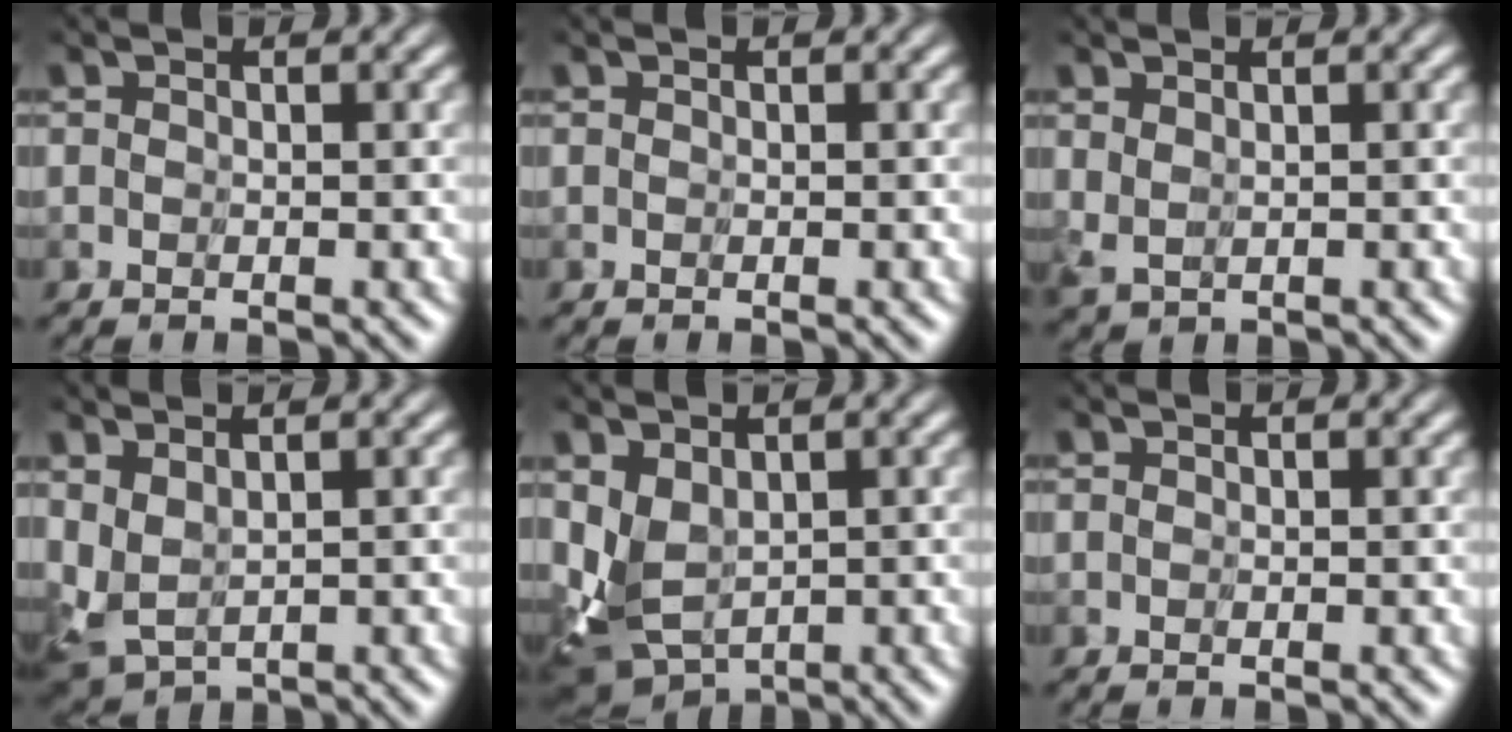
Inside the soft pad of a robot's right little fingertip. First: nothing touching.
{"total": 0.0}
{"total": 2.1, "force": [1.2, 0.8, 1.5], "torque": [-0.056, -0.012, 0.028]}
{"total": 2.9, "force": [1.5, 1.0, 2.2], "torque": [-0.073, -0.018, 0.036]}
{"total": 3.3, "force": [0.3, 1.8, 2.8], "torque": [-0.081, -0.023, 0.010]}
{"total": 0.0}